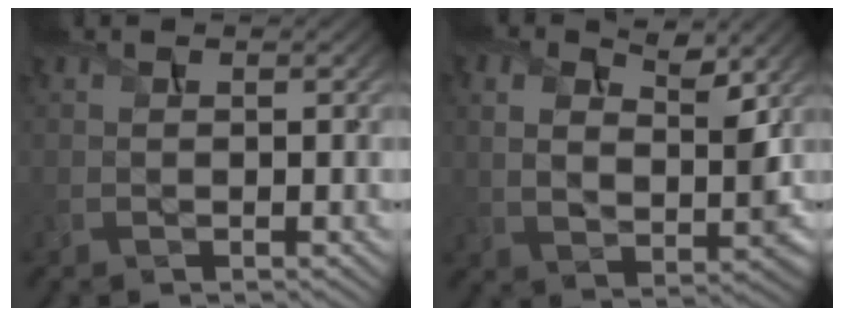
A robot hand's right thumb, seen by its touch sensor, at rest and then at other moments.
{"total": 7.9, "force": [3.6, 4.7, 5.2], "torque": [-0.093, 0.001, 0.069]}